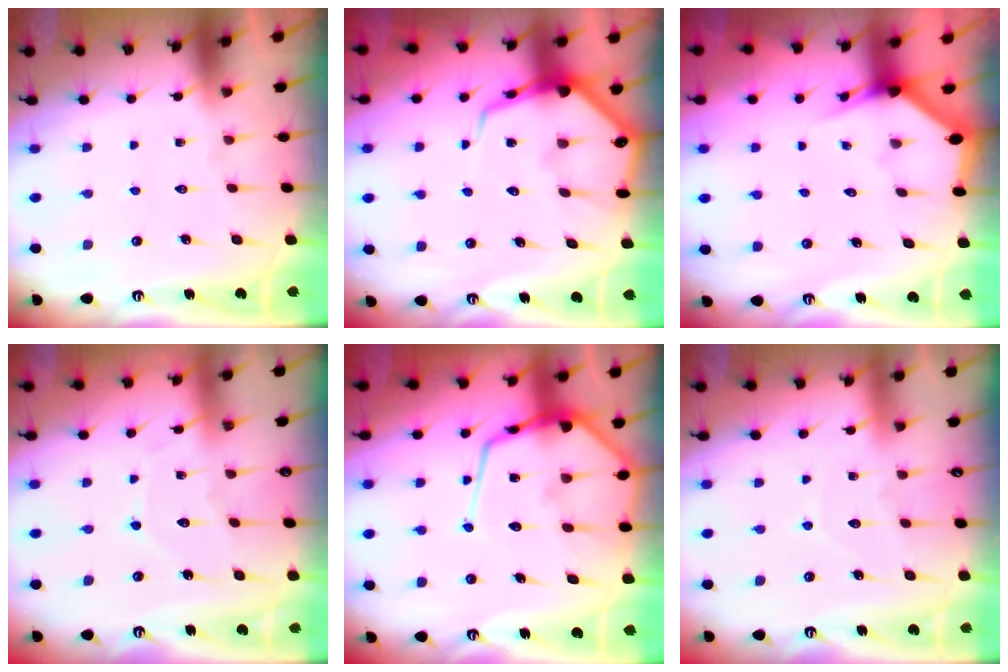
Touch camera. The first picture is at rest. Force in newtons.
{"total": 8.2, "press": 8.1, "slide": 1.0}
{"total": 3.5, "press": 3.5, "slide": 0.1}
{"total": 6.0, "press": 6.0, "slide": 0.8}
{"total": 16.8, "press": 16.8, "slide": 1.4}
{"total": 4.3, "press": 4.3, "slide": 0.4}